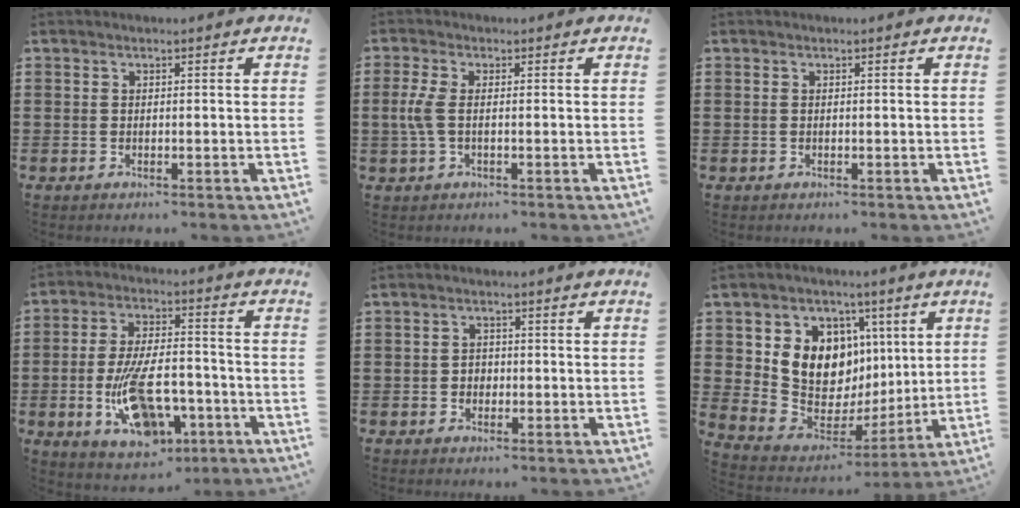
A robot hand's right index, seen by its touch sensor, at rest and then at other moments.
{"total": 3.6, "force": [-0.2, 1.3, 3.4], "torque": [-0.090, -0.009, -0.012]}
{"total": 0.0}
{"total": 12.9, "force": [-4.5, 6.4, 10.2], "torque": [-0.201, 0.006, -0.081]}
{"total": 1.4, "force": [-0.4, 1.2, 0.6], "torque": [-0.014, 0.002, -0.011]}
{"total": 11.2, "force": [3.5, 9.6, 4.5], "torque": [-0.111, -0.033, 0.070]}